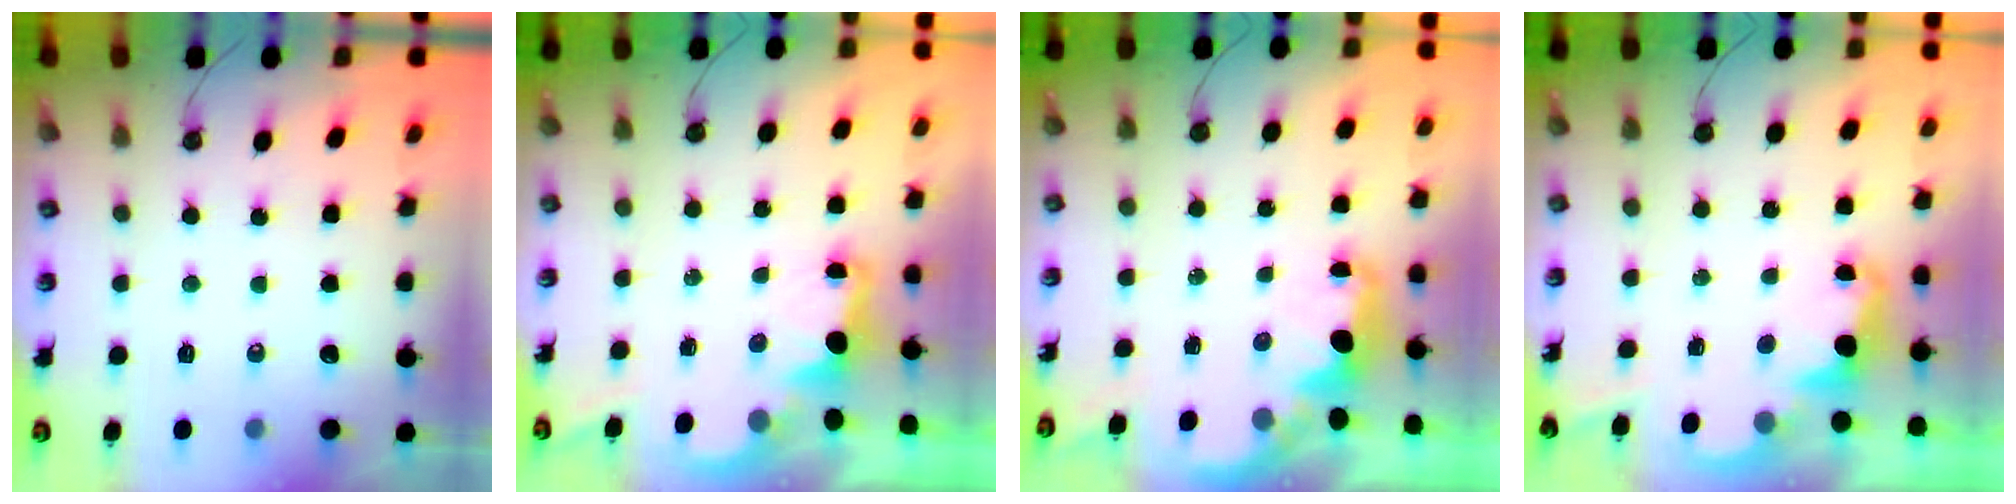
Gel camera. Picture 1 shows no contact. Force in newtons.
{"total": 2.2, "press": 2.1, "slide": 0.8}
{"total": 2.7, "press": 2.6, "slide": 0.6}
{"total": 2.5, "press": 2.5, "slide": 0.5}